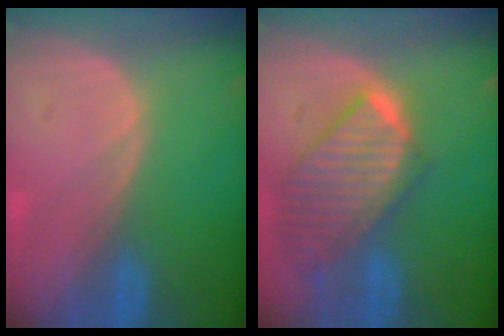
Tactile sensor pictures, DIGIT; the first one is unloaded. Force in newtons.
{"total": 9.9, "press": 8.6, "slide": 4.8}